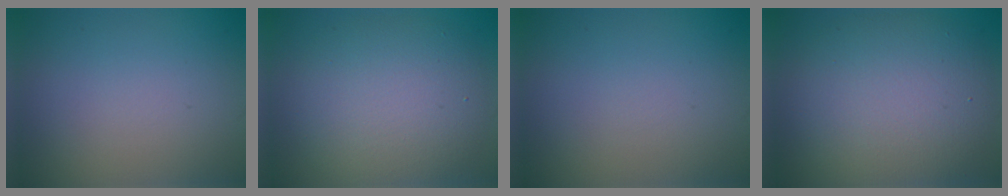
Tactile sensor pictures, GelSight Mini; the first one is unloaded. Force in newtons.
{"total": 7.5, "press": 7.5, "slide": 0.8}
{"total": 0.0}
{"total": 9.7, "press": 9.7, "slide": 0.7}